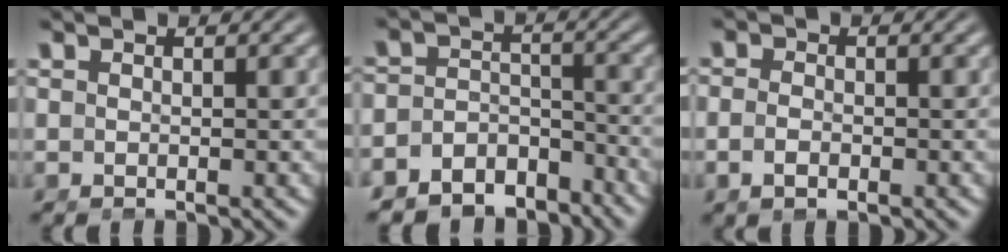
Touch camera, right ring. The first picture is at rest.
{"total": 7.9, "force": [-5.8, 4.7, 2.6], "torque": [-0.046, -0.029, -0.095]}
{"total": 1.4, "force": [-0.9, 0.5, 0.9], "torque": [-0.021, -0.009, -0.014]}